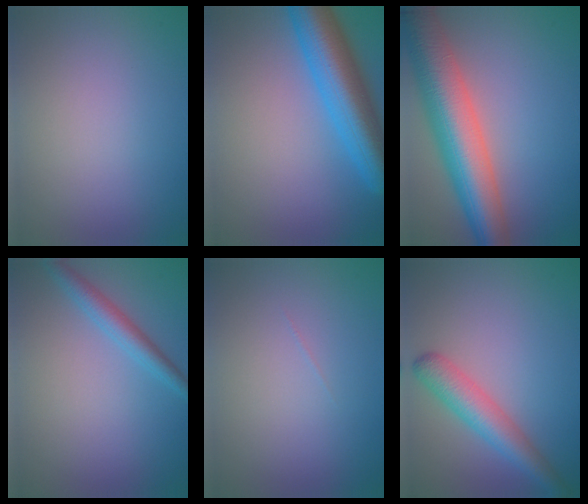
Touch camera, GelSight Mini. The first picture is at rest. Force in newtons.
{"total": 8.5, "press": 8.5, "slide": 0.3}
{"total": 10.0, "press": 10.0, "slide": 0.4}
{"total": 2.4, "press": 2.4, "slide": 0.1}
{"total": 0.0}
{"total": 4.3, "press": 4.3, "slide": 0.3}